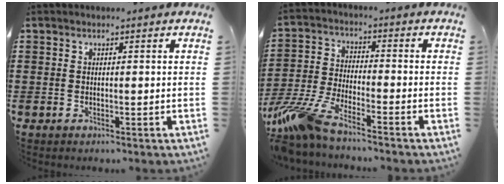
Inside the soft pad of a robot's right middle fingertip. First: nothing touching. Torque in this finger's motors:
{"motor_torque": [2.14, 0.00, 0.47, 0.21]}